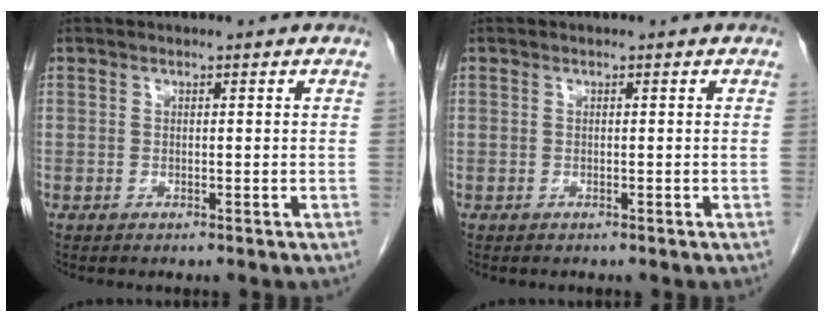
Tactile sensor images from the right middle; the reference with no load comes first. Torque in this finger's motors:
{"motor_torque": [-0.25, -0.28, -0.05, 0.01]}